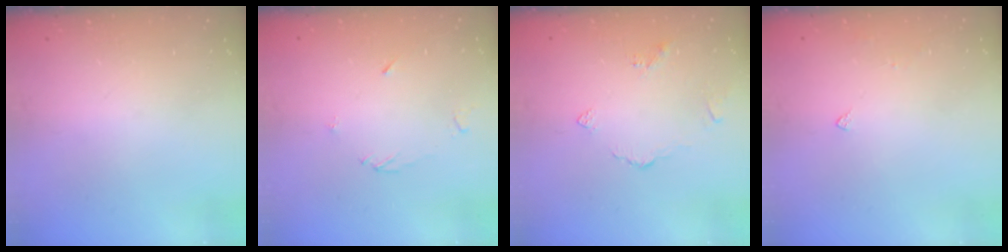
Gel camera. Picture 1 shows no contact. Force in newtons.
{"total": 4.4, "press": 4.4, "slide": 0.5}
{"total": 3.3, "press": 3.2, "slide": 0.7}
{"total": 2.9, "press": 2.8, "slide": 0.8}